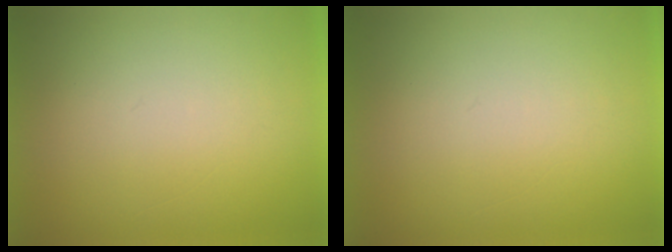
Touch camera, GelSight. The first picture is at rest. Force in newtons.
{"total": 1.2}